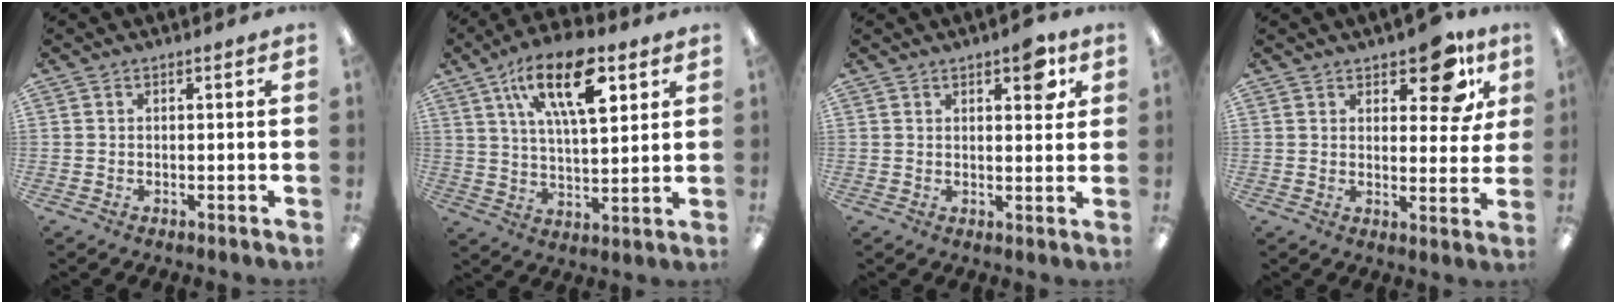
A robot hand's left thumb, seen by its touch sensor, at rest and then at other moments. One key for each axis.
{"total": 18.5, "fx": 9.0, "fy": 8.2, "fz": 14.0, "tx": -0.225, "ty": -0.023, "tz": 0.151}
{"total": 6.1, "fx": 3.6, "fy": 2.6, "fz": 4.2, "tx": -0.043, "ty": -0.014, "tz": 0.054}
{"total": 10.1, "fx": 6.5, "fy": 4.6, "fz": 6.2, "tx": -0.064, "ty": -0.036, "tz": 0.107}